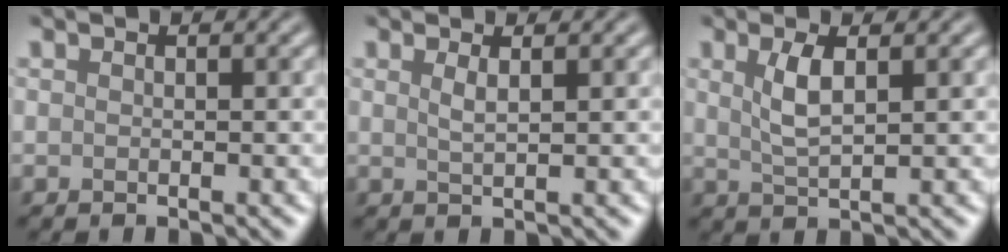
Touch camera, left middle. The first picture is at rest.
{"total": 1.4, "force": [0.7, 0.4, 1.2], "torque": [-0.017, 0.001, 0.009]}
{"total": 2.7, "force": [1.0, 0.9, 2.4], "torque": [-0.051, -0.001, 0.020]}